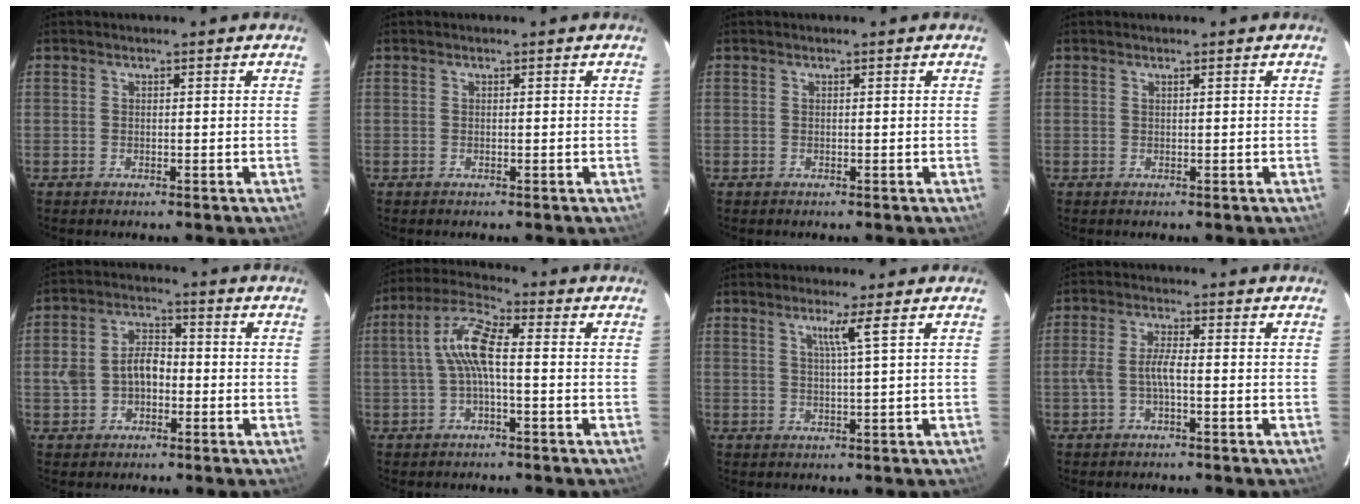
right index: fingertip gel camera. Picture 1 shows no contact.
{"total": 0.0}
{"total": 0.0}
{"total": 0.0}
{"total": 7.3, "force": [-1.3, 5.3, 4.9], "torque": [-0.099, 0.021, -0.015]}
{"total": 7.7, "force": [-0.4, 1.9, 7.4], "torque": [-0.162, 0.020, -0.010]}
{"total": 3.0, "force": [1.5, -1.0, 2.5], "torque": [-0.039, -0.006, 0.026]}
{"total": 3.7, "force": [-1.2, 0.6, 3.4], "torque": [-0.079, 0.007, -0.022]}